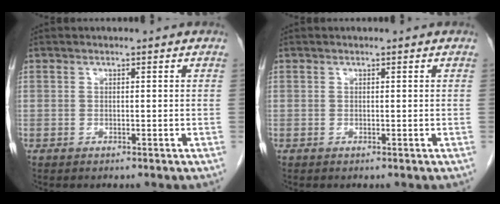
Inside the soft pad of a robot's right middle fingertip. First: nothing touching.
{"total": 0.0}